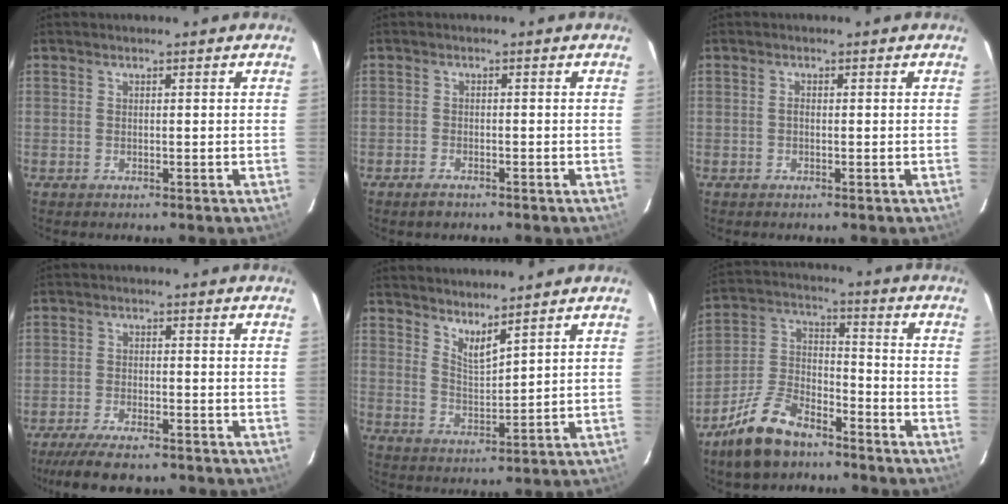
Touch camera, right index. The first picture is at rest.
{"total": 2.0, "force": [-1.6, 0.9, 0.9], "torque": [-0.025, 0.000, -0.030]}
{"total": 0.6, "force": [-0.2, 0.4, 0.4], "torque": [-0.007, 0.004, -0.005]}
{"total": 10.2, "force": [-8.6, 2.5, 4.9], "torque": [-0.117, -0.021, -0.143]}
{"total": 4.8, "force": [4.1, 0.5, 2.4], "torque": [-0.042, -0.010, 0.072]}
{"total": 13.7, "force": [-9.5, 6.4, 7.5], "torque": [-0.170, 0.016, -0.175]}